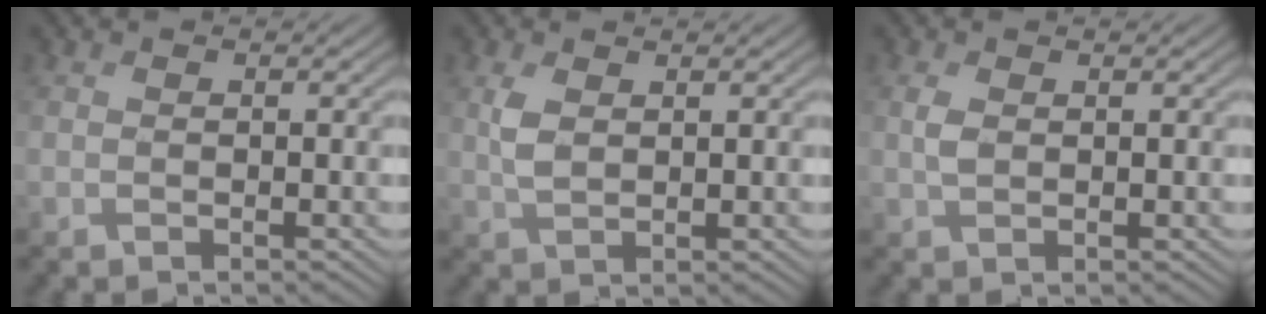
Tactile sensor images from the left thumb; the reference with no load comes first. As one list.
[{"total": 2.4, "force": [1.6, 0.7, 1.7], "torque": [-0.044, 0.006, 0.033]}, {"total": 1.6, "force": [1.0, 0.5, 1.1], "torque": [-0.028, 0.008, 0.021]}]